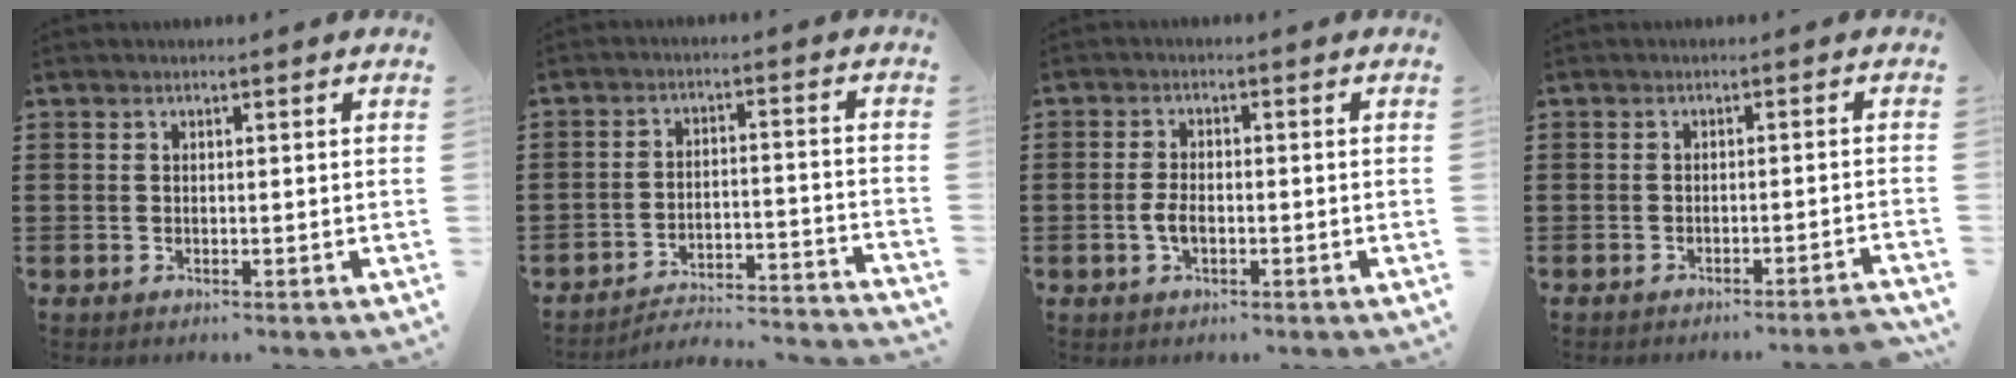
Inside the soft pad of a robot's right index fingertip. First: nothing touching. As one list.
[{"total": 3.0, "force": [-2.9, 0.0, 0.9], "torque": [-0.027, -0.014, -0.065]}, {"total": 2.7, "force": [-0.8, 1.2, 2.4], "torque": [-0.061, -0.007, -0.017]}, {"total": 1.7, "force": [-1.5, -0.4, 0.6], "torque": [-0.010, 0.001, -0.029]}]